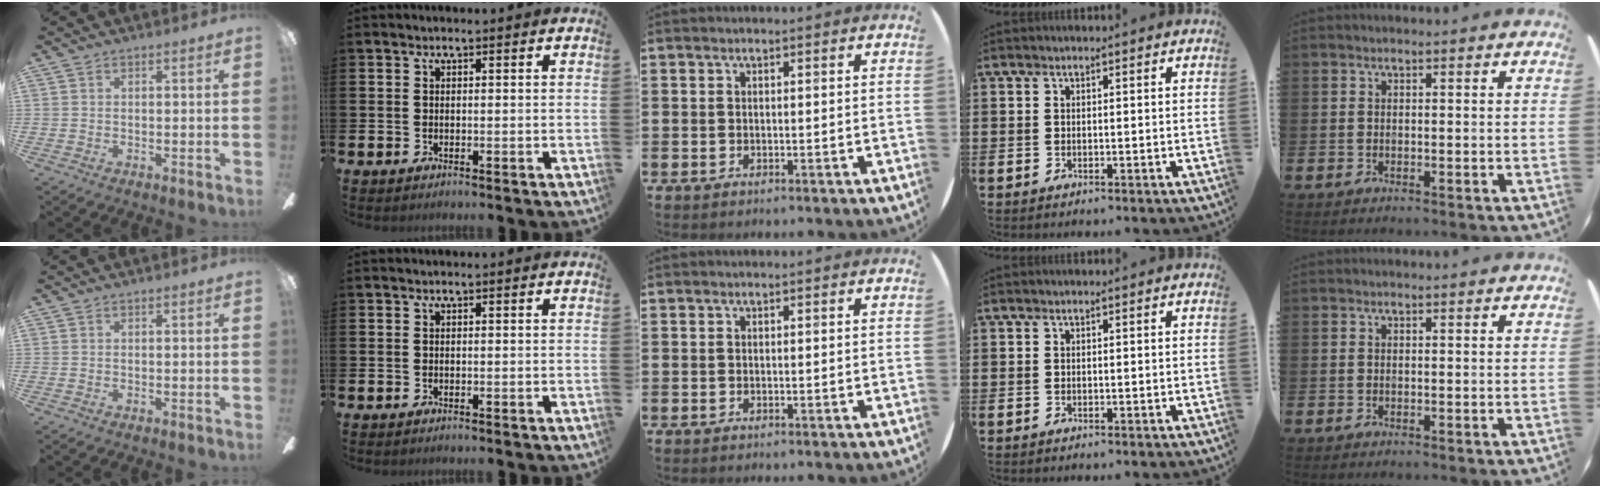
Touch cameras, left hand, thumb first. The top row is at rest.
{}